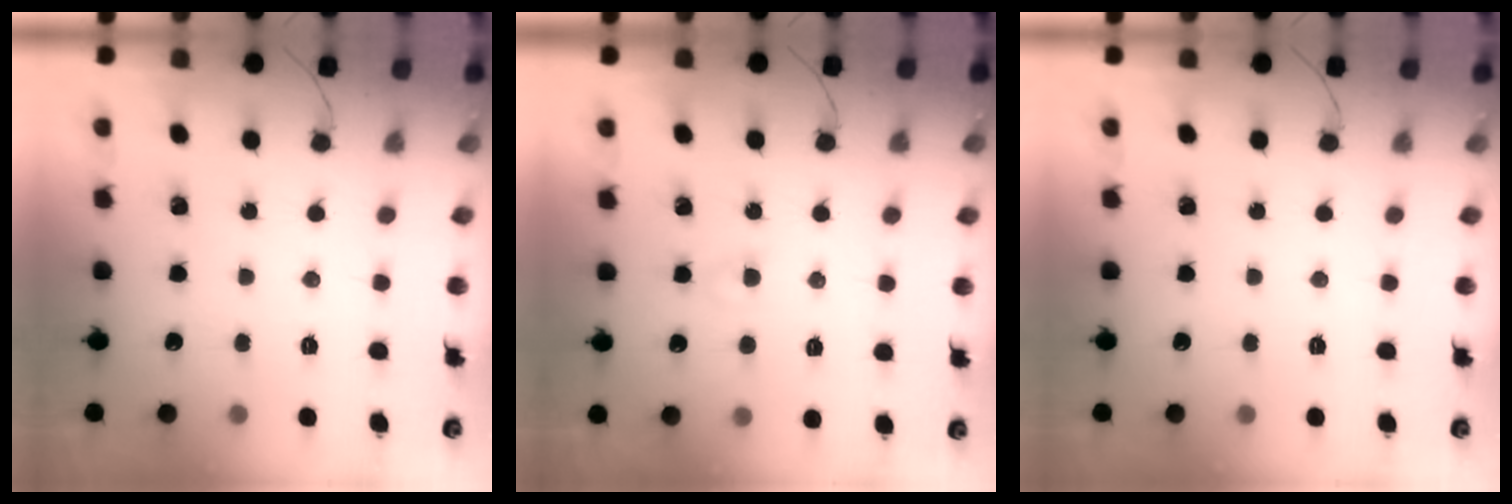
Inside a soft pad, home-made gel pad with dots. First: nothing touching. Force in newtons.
{"total": 1.5, "press": 1.4, "slide": 0.6}
{"total": 0.0}